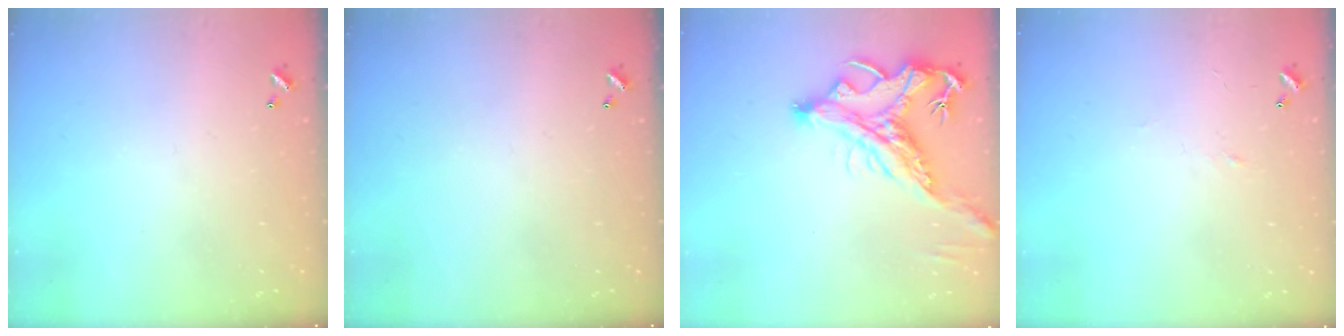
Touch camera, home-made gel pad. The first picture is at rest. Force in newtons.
{"total": 0.0}
{"total": 4.4, "press": 4.2, "slide": 1.5}
{"total": 2.9, "press": 2.9, "slide": 0.4}